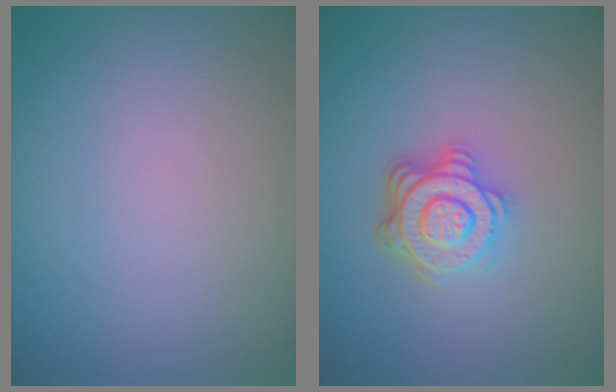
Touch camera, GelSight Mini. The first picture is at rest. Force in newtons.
{"total": 4.6, "press": 3.4, "slide": 3.0}